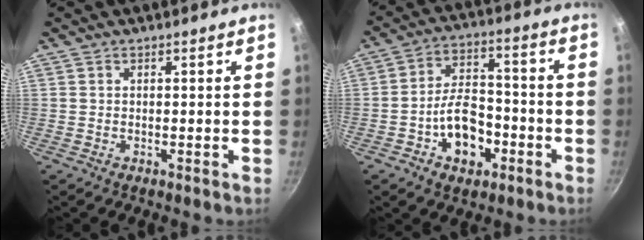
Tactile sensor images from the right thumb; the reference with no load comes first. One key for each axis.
{"total": 11.3, "fx": -4.4, "fy": 7.2, "fz": 7.5, "tx": -0.101, "ty": 0.041, "tz": -0.072}